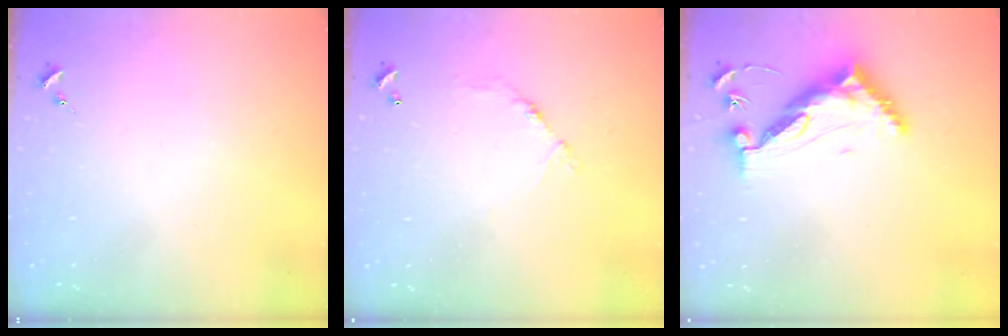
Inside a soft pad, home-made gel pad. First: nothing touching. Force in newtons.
{"total": 6.7, "press": 6.7, "slide": 0.5}
{"total": 10.7, "press": 10.6, "slide": 0.9}